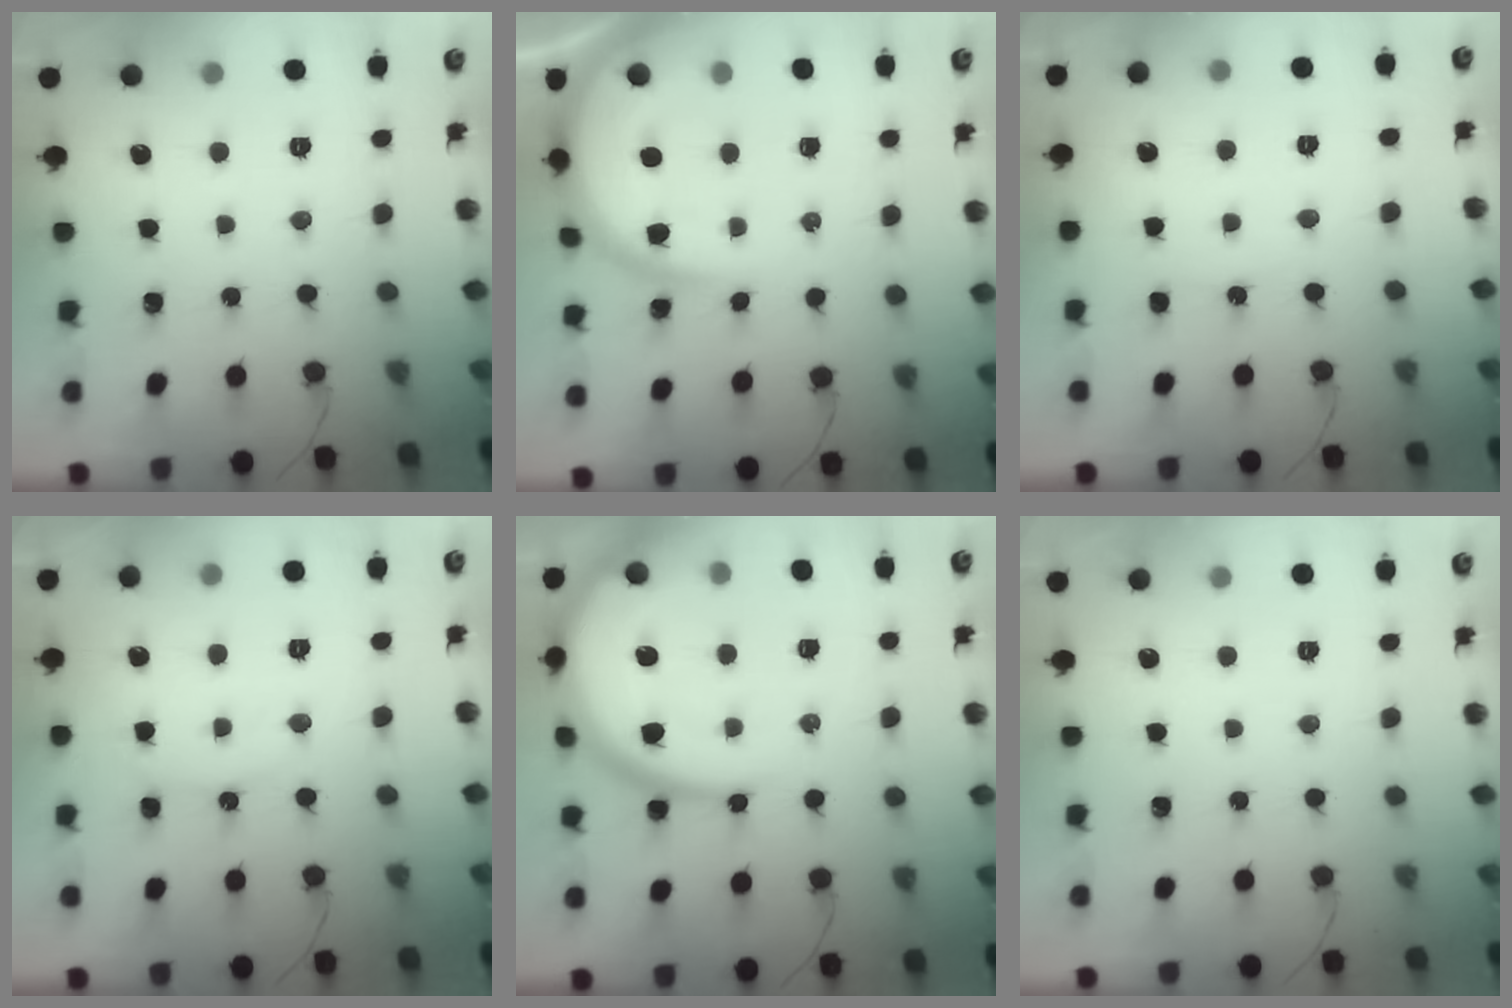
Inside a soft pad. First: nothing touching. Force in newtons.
{"total": 11.3, "press": 11.3, "slide": 1.2}
{"total": 5.1, "press": 5.0, "slide": 0.4}
{"total": 7.7, "press": 7.6, "slide": 0.9}
{"total": 18.1, "press": 18.0, "slide": 1.7}
{"total": 0.0}